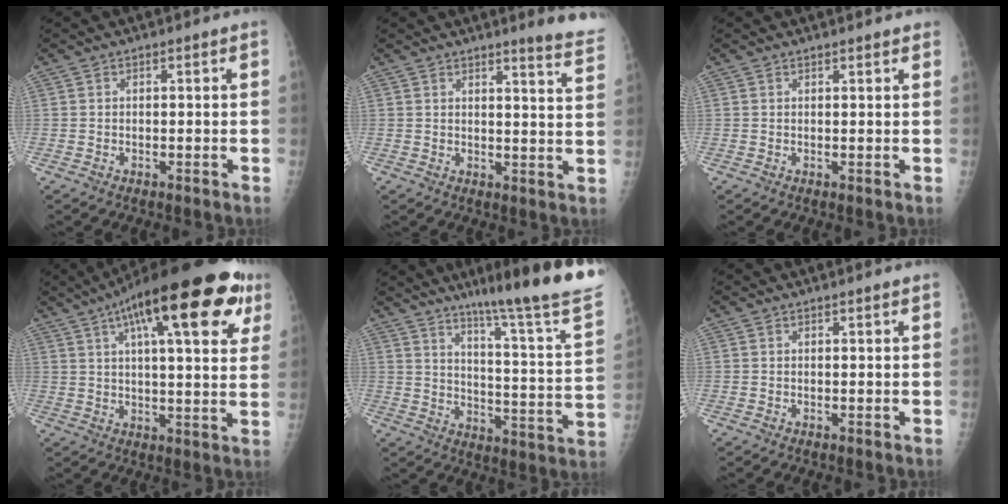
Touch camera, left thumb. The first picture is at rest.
{"total": 7.7, "force": [6.7, 0.0, 3.9], "torque": [-0.036, -0.052, 0.063]}
{"total": 1.9, "force": [1.7, 0.4, 0.8], "torque": [-0.001, 0.002, 0.020]}
{"total": 25.0, "force": [12.2, 7.4, 20.5], "torque": [-0.288, 0.004, 0.171]}
{"total": 24.3, "force": [18.5, 0.6, 15.8], "torque": [-0.213, -0.115, 0.257]}
{"total": 1.4, "force": [1.3, -0.1, 0.6], "torque": [-0.003, 0.001, 0.019]}